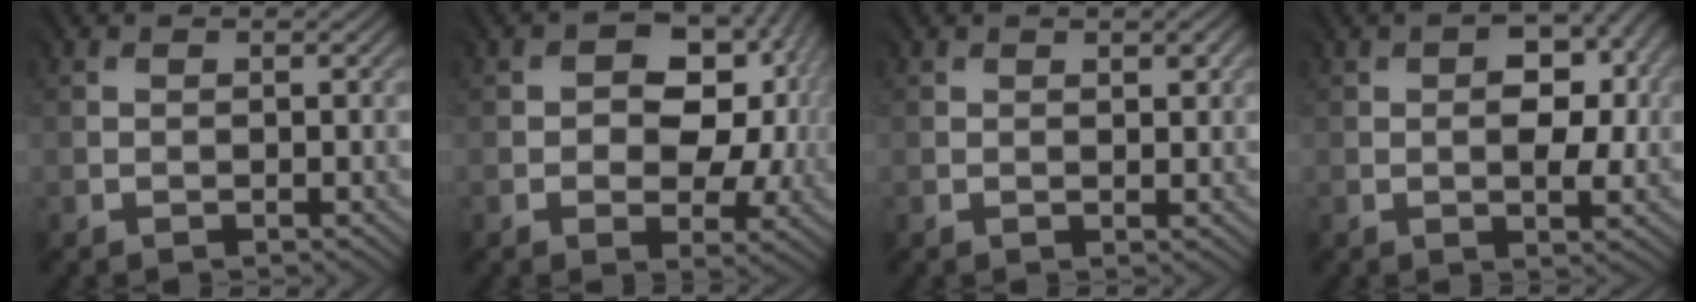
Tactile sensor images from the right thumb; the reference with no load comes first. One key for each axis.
{"total": 10.9, "fx": 1.6, "fy": 7.2, "fz": 8.0, "tx": -0.122, "ty": -0.007, "tz": 0.028}
{"total": 1.4, "fx": 0.8, "fy": 0.7, "fz": 1.0, "tx": -0.014, "ty": -0.004, "tz": 0.017}
{"total": 5.8, "fx": 0.3, "fy": 3.1, "fz": 4.8, "tx": -0.070, "ty": -0.004, "tz": 0.003}